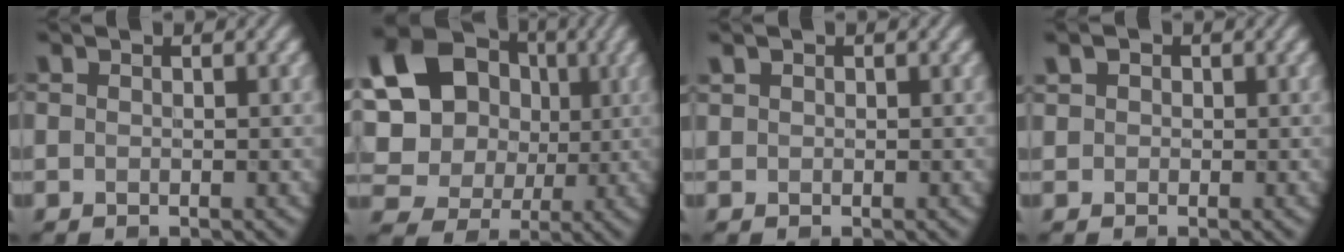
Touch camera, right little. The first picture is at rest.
{"total": 19.9, "force": [4.6, 17.7, 7.9], "torque": [-0.207, 0.022, 0.060]}
{"total": 0.7, "force": [0.5, 0.5, 0.2], "torque": [-0.004, 0.003, 0.009]}
{"total": 1.3, "force": [0.6, 1.1, 0.4], "torque": [-0.007, 0.003, 0.003]}